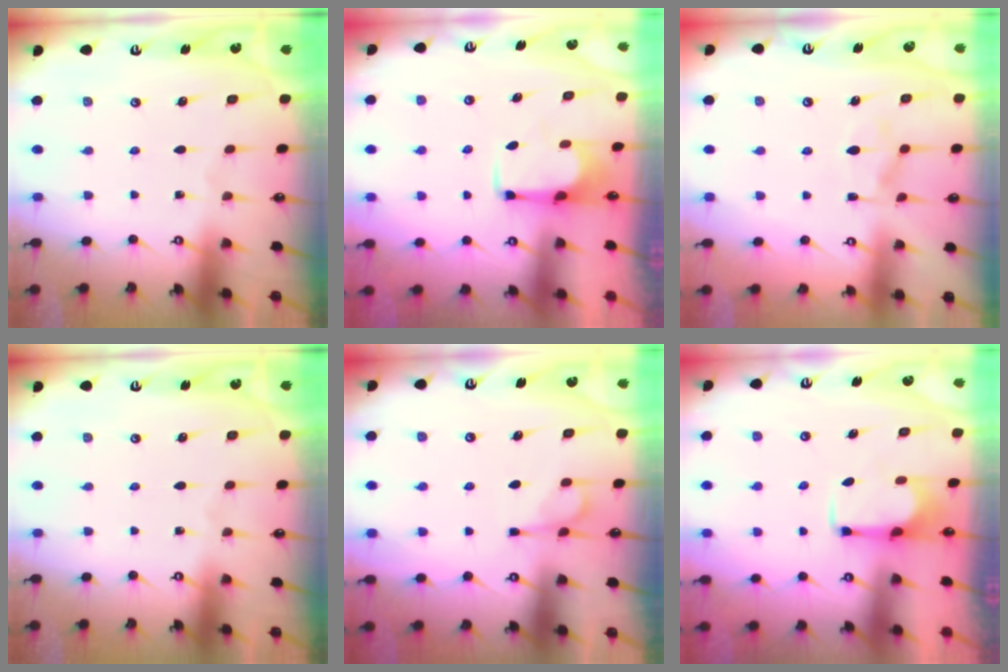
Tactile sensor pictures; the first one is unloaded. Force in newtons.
{"total": 2.4, "press": 2.2, "slide": 1.1}
{"total": 1.4, "press": 0.3, "slide": 1.3}
{"total": 0.0}
{"total": 2.9, "press": 2.7, "slide": 1.1}
{"total": 2.6, "press": 2.5, "slide": 0.9}